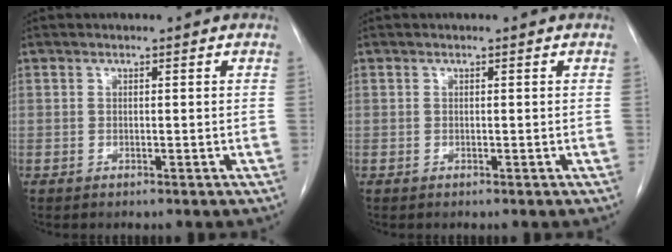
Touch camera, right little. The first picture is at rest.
{"total": 0.0}